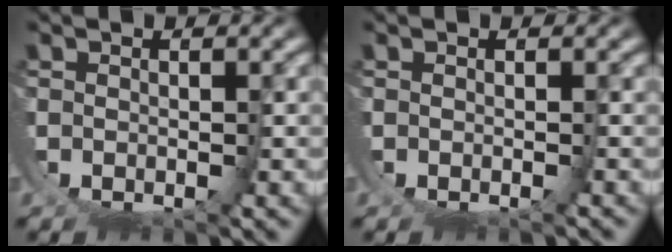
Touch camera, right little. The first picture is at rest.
{"total": 0.6, "force": [0.0, -0.5, -0.3], "torque": [0.004, 0.004, -0.003]}